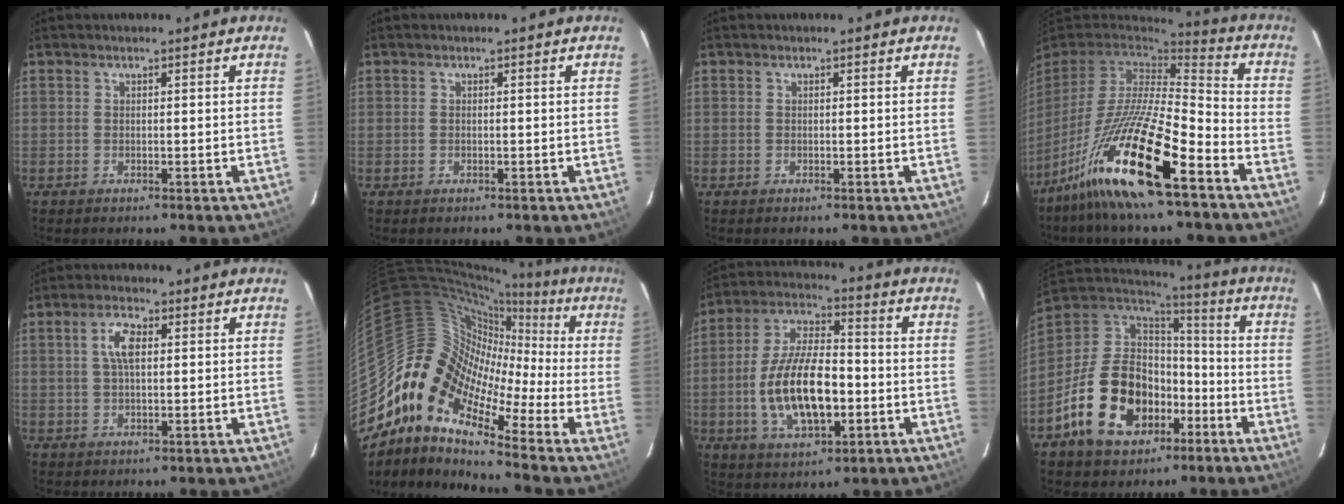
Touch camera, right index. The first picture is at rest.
{"total": 0.0}
{"total": 0.0}
{"total": 20.5, "force": [-13.2, 3.1, 15.4], "torque": [-0.301, -0.035, -0.247]}
{"total": 4.6, "force": [1.0, 2.0, 4.0], "torque": [-0.077, 0.011, 0.020]}
{"total": 12.7, "force": [-3.5, 8.8, 8.5], "torque": [-0.132, 0.014, -0.093]}
{"total": 16.4, "force": [-3.4, 7.4, 14.2], "torque": [-0.282, 0.004, -0.054]}
{"total": 20.9, "force": [-8.0, 14.8, 12.4], "torque": [-0.285, 0.033, -0.115]}